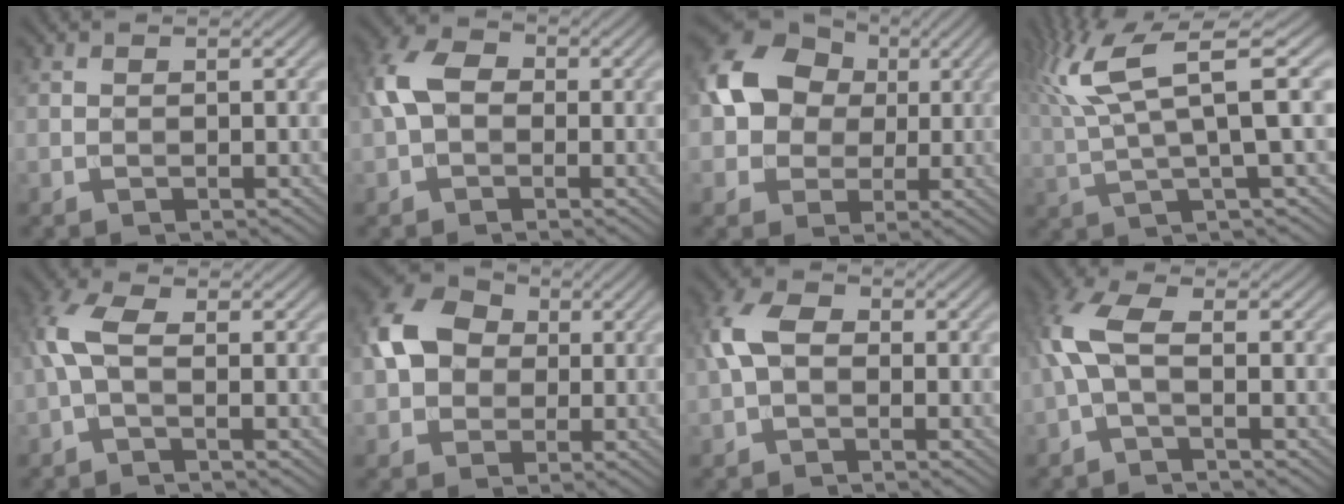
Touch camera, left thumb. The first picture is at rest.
{"total": 5.6, "force": [0.1, 3.9, 4.0], "torque": [-0.092, 0.014, -0.012]}
{"total": 10.6, "force": [1.6, 8.7, 5.9], "torque": [-0.128, 0.014, 0.014]}
{"total": 11.2, "force": [3.9, 2.5, 10.2], "torque": [-0.206, 0.024, 0.076]}
{"total": 4.6, "force": [-0.1, 1.9, 4.1], "torque": [-0.108, 0.013, -0.013]}
{"total": 8.2, "force": [0.7, 6.6, 4.8], "torque": [-0.108, 0.017, -0.001]}
{"total": 4.9, "force": [-0.1, 3.2, 3.6], "torque": [-0.087, 0.014, -0.012]}
{"total": 5.4, "force": [-0.4, 2.0, 5.1], "torque": [-0.131, 0.014, -0.019]}